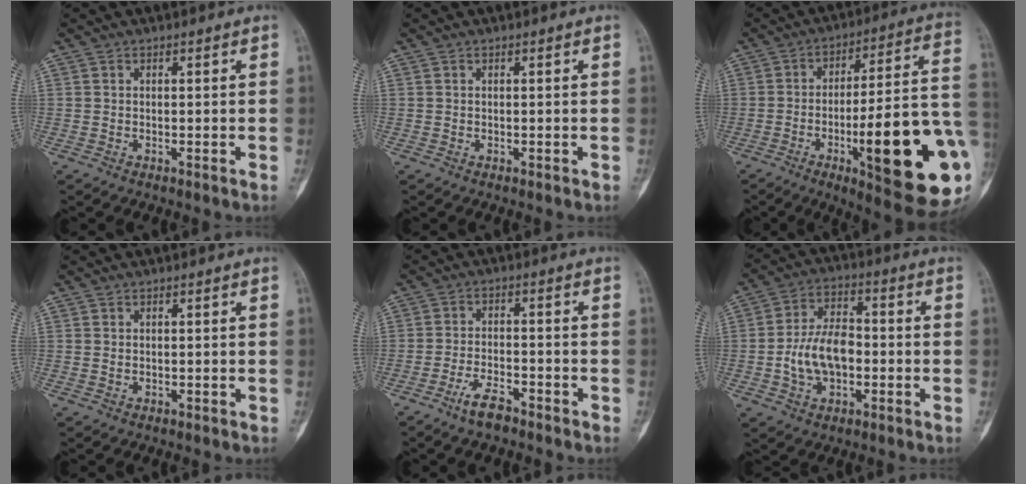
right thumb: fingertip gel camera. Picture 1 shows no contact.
{"total": 0.0}
{"total": 26.9, "force": [-7.1, 6.2, 25.2], "torque": [-0.306, 0.009, -0.091]}
{"total": 0.7, "force": [0.0, 0.6, 0.3], "torque": [-0.004, 0.002, 0.001]}
{"total": 5.4, "force": [-4.1, 1.9, 3.0], "torque": [-0.056, 0.023, -0.076]}
{"total": 11.8, "force": [-2.0, 7.5, 9.0], "torque": [-0.142, 0.027, -0.038]}